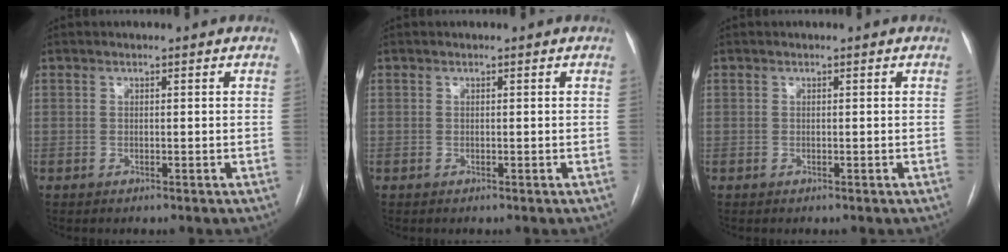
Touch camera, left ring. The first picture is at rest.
{"total": 0.0}
{"total": 0.0}